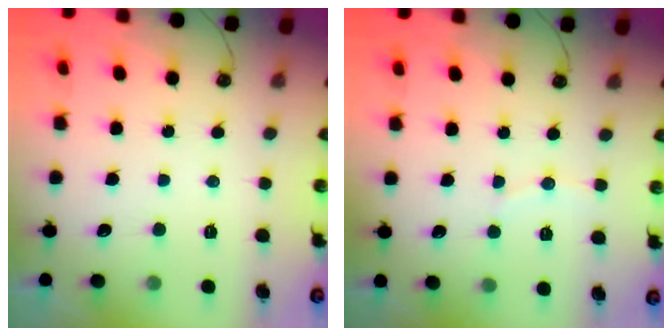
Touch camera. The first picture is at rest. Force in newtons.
{"total": 5.1, "press": 5.1, "slide": 0.5}